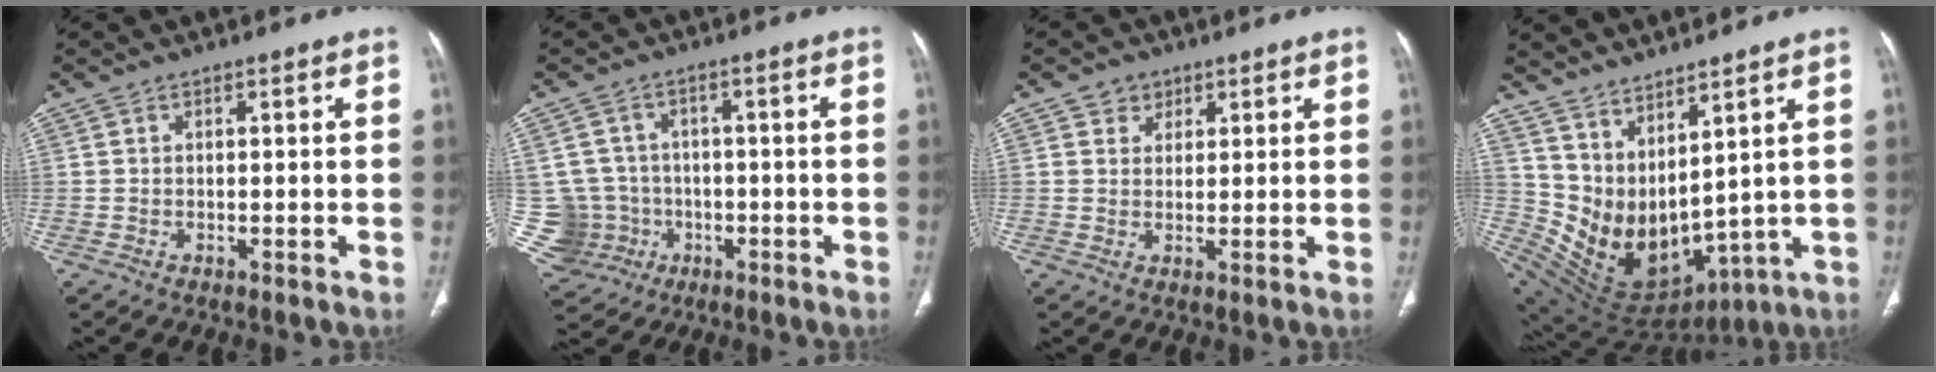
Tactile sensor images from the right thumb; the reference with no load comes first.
{"total": 9.8, "force": [-1.4, 9.5, 1.4], "torque": [-0.019, 0.029, -0.008]}
{"total": 3.3, "force": [1.8, 2.7, 0.6], "torque": [0.009, -0.008, 0.024]}
{"total": 13.3, "force": [6.9, 6.4, 9.3], "torque": [-0.127, -0.052, 0.167]}